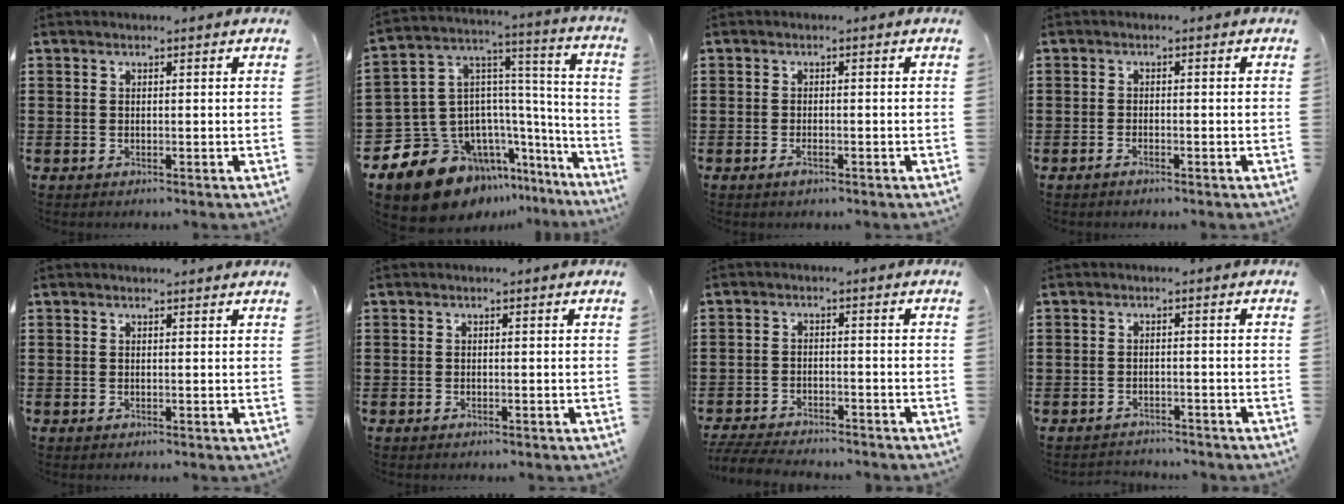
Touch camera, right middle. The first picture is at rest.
{"total": 15.9, "force": [-12.0, 8.9, 5.5], "torque": [-0.133, 0.006, -0.198]}
{"total": 1.4, "force": [-0.8, 0.4, 1.1], "torque": [-0.029, -0.007, -0.016]}
{"total": 1.0, "force": [-0.8, 0.1, 0.5], "torque": [-0.013, -0.006, -0.014]}
{"total": 0.5, "force": [0.5, 0.1, 0.1], "torque": [0.004, -0.003, 0.008]}
{"total": 0.0}
{"total": 4.3, "force": [-4.2, 0.4, 0.8], "torque": [-0.027, -0.004, -0.088]}
{"total": 1.9, "force": [-1.9, 0.3, -0.2], "torque": [-0.002, 0.000, -0.043]}